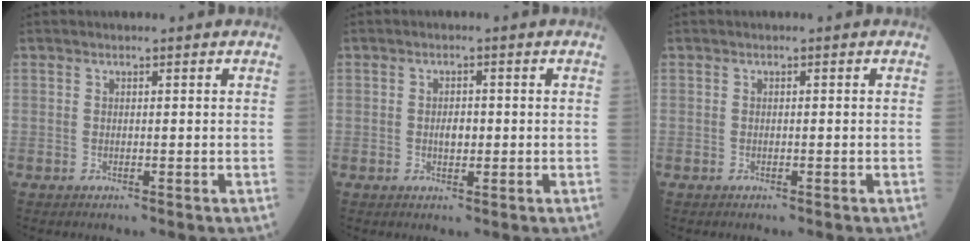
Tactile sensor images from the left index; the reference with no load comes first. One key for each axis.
{"total": 1.8, "fx": -0.3, "fy": 1.0, "fz": 1.4, "tx": -0.022, "ty": -0.002, "tz": -0.006}
{"total": 0.0}